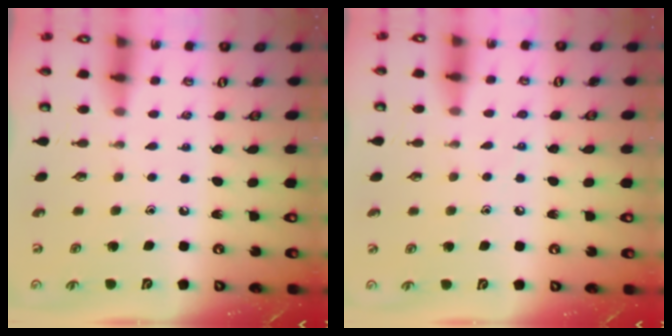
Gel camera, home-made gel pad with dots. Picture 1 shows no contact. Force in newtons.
{"total": 4.8, "press": 4.8, "slide": 0.6}